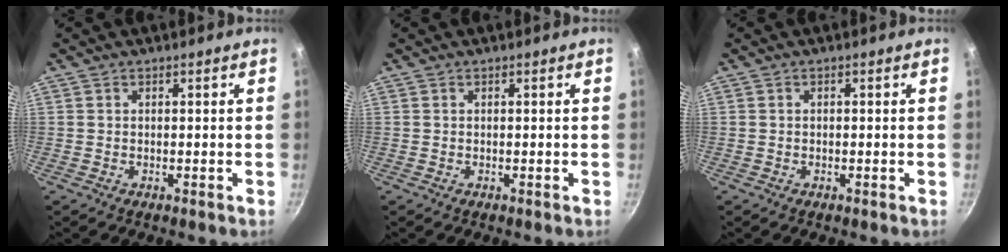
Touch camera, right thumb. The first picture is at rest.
{"total": 0.0}
{"total": 0.0}